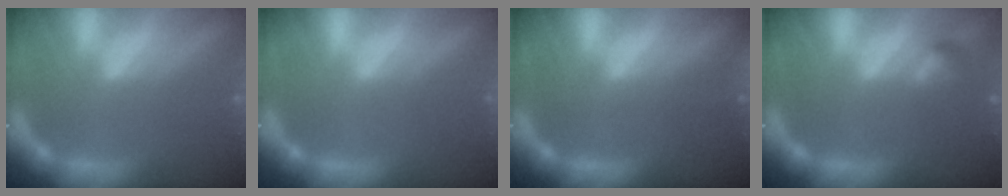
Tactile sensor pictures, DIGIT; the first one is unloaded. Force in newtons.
{"total": 0.0}
{"total": 7.0}
{"total": 1.4}